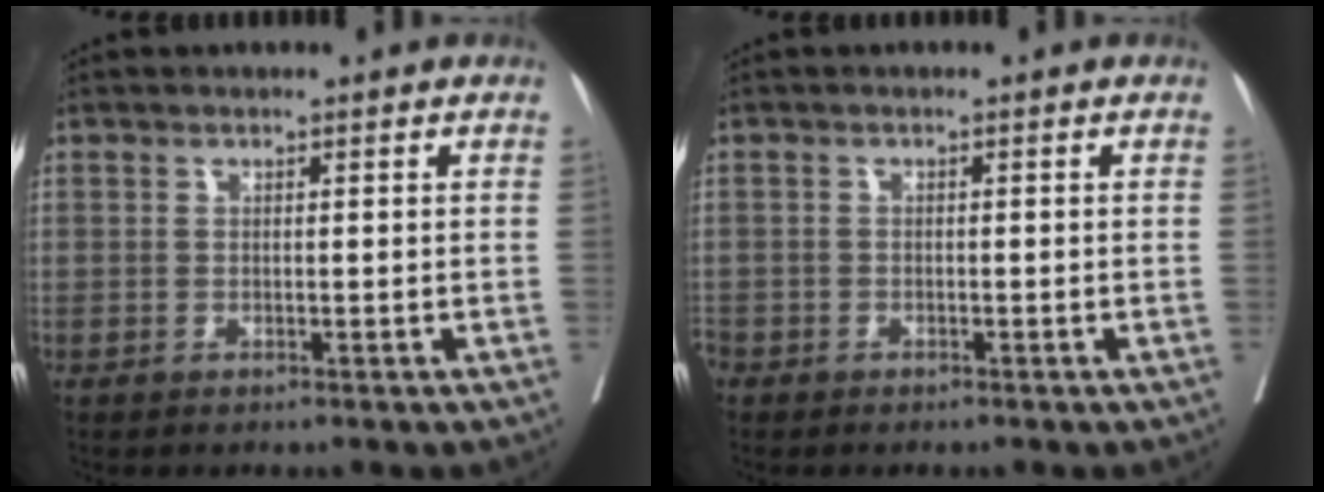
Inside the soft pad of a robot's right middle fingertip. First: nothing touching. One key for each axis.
{"total": 2.5, "fx": -1.8, "fy": 1.6, "fz": 0.6, "tx": -0.019, "ty": 0.000, "tz": -0.038}